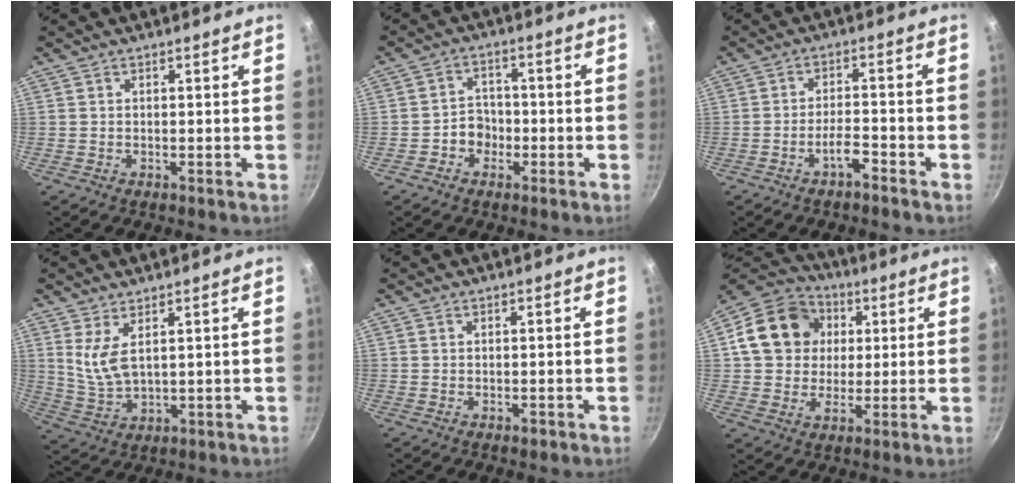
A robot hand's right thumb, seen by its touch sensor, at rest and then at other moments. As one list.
[{"total": 4.6, "force": [-1.7, 3.9, 1.8], "torque": [0.004, 0.021, -0.031]}, {"total": 4.1, "force": [-2.8, 1.1, 2.7], "torque": [-0.044, 0.028, -0.048]}, {"total": 6.5, "force": [2.6, 2.9, 5.2], "torque": [-0.100, -0.031, 0.061]}, {"total": 0.9, "force": [-0.4, 0.5, 0.6], "torque": [-0.007, 0.002, -0.006]}, {"total": 16.3, "force": [3.2, 13.7, 8.3], "torque": [-0.126, 0.018, 0.043]}]